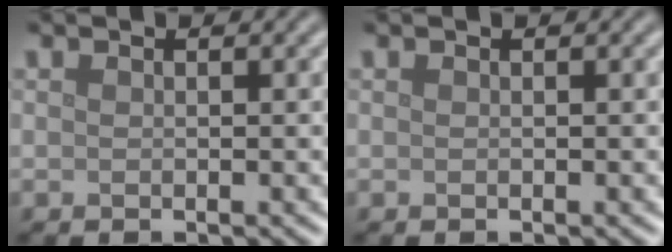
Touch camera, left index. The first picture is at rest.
{"total": 0.0}